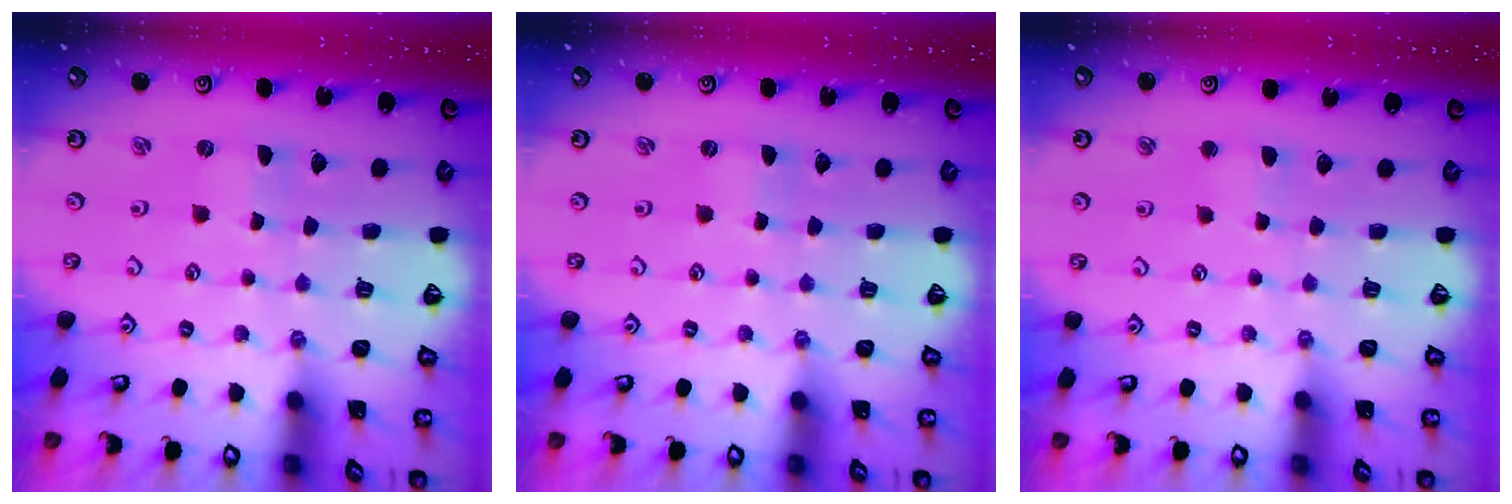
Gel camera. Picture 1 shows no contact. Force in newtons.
{"total": 0.0}
{"total": 2.9, "press": 2.9, "slide": 0.4}